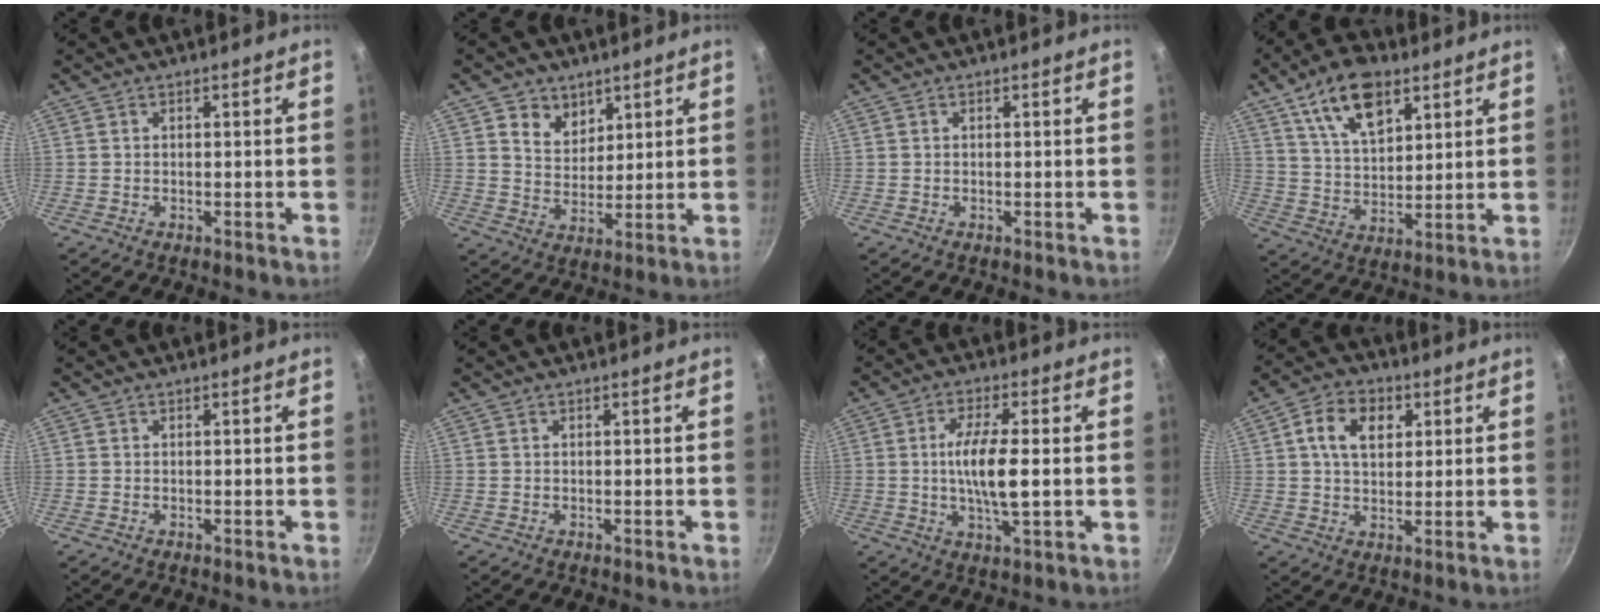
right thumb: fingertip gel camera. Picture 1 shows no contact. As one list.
[{"total": 6.8, "force": [3.4, 5.3, 2.5], "torque": [-0.008, -0.024, 0.062]}, {"total": 0.0}, {"total": 13.6, "force": [7.3, 7.0, 9.1], "torque": [-0.133, -0.024, 0.132]}, {"total": 0.0}, {"total": 0.0}, {"total": 9.3, "force": [-0.2, 2.4, 9.0], "torque": [-0.174, 0.004, -0.004]}, {"total": 9.1, "force": [2.7, 6.3, 6.0], "torque": [-0.086, 0.005, 0.036]}]